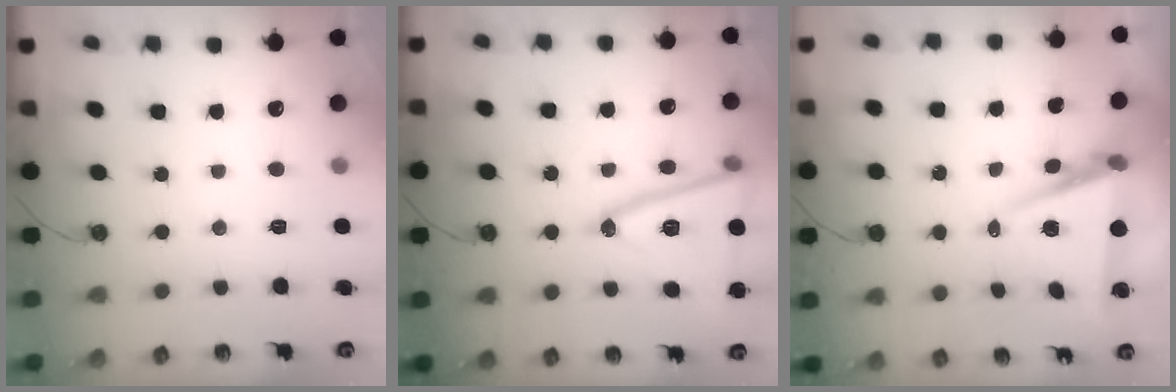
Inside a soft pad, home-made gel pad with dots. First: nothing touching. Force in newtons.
{"total": 20.6, "press": 20.3, "slide": 3.4}
{"total": 8.1, "press": 6.9, "slide": 4.2}